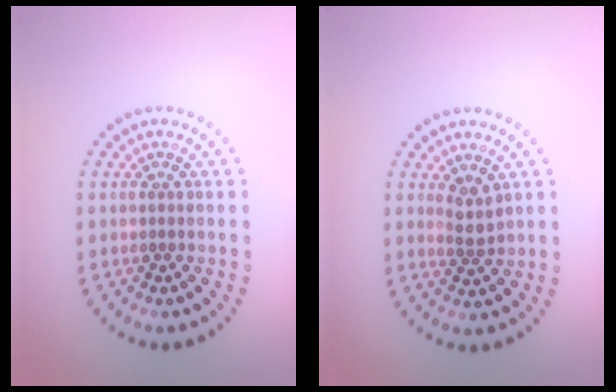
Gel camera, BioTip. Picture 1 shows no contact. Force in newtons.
{"total": 1.8, "press": 1.4, "slide": 1.1}